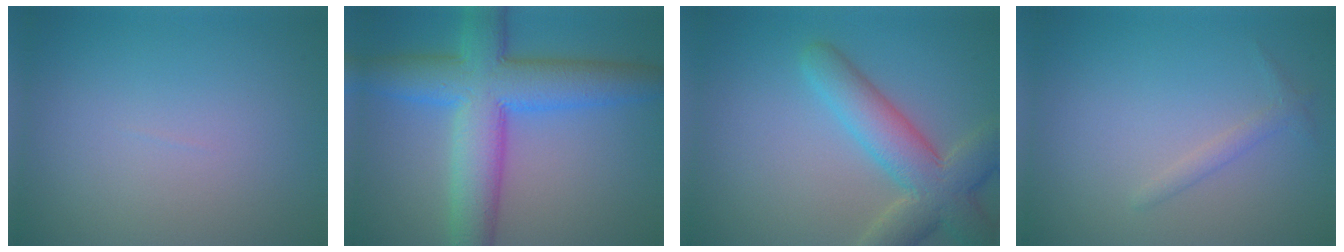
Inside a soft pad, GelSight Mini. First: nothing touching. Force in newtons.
{"total": 10.2, "press": 10.2, "slide": 0.1}
{"total": 6.5, "press": 6.5, "slide": 0.4}
{"total": 1.1, "press": 1.1, "slide": 0.1}